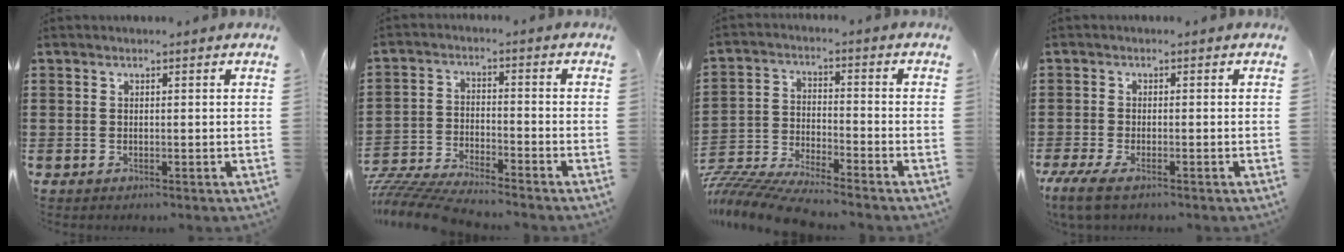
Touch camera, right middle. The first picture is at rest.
{"total": 6.0, "force": [-5.9, 0.1, 0.9], "torque": [-0.032, -0.004, -0.122]}
{"total": 7.4, "force": [-7.3, -0.1, 1.4], "torque": [-0.040, -0.006, -0.148]}
{"total": 2.8, "force": [-1.7, 0.6, 2.1], "torque": [-0.058, -0.008, -0.038]}